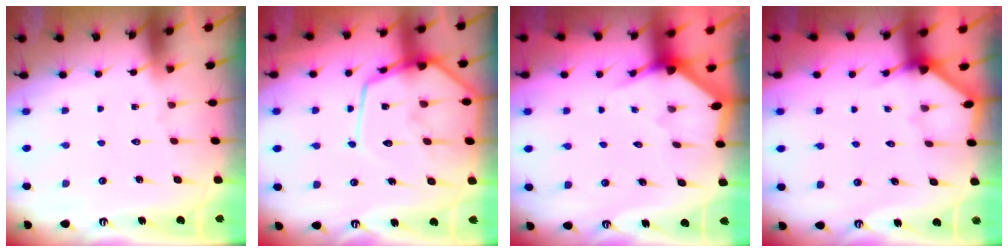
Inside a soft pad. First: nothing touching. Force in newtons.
{"total": 16.9, "press": 16.8, "slide": 1.7}
{"total": 2.4, "press": 2.4, "slide": 0.2}
{"total": 2.9, "press": 2.8, "slide": 0.4}